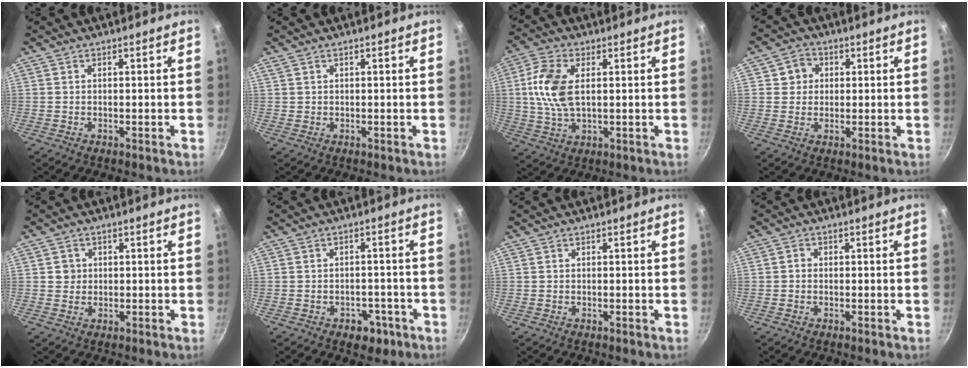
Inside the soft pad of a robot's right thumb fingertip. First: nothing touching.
{"total": 0.6, "force": [0.4, 0.3, 0.3], "torque": [-0.007, 0.003, 0.010]}
{"total": 10.2, "force": [1.6, 5.4, 8.4], "torque": [-0.172, 0.007, 0.028]}
{"total": 4.5, "force": [1.0, 4.2, 1.3], "torque": [0.013, 0.004, 0.008]}
{"total": 2.4, "force": [0.3, 2.4, 0.5], "torque": [0.005, 0.005, 0.002]}
{"total": 5.1, "force": [-2.5, 3.7, 2.5], "torque": [-0.008, 0.022, -0.021]}
{"total": 0.0}
{"total": 1.1, "force": [-0.1, 1.0, 0.5], "torque": [-0.008, 0.005, -0.004]}